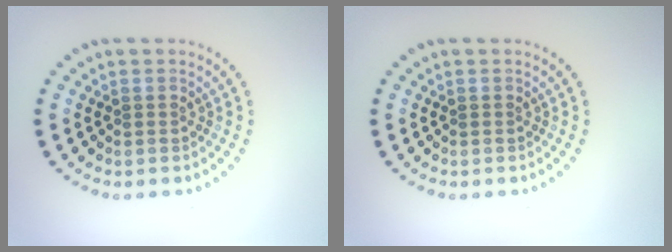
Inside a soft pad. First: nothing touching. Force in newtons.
{"total": 0.0}